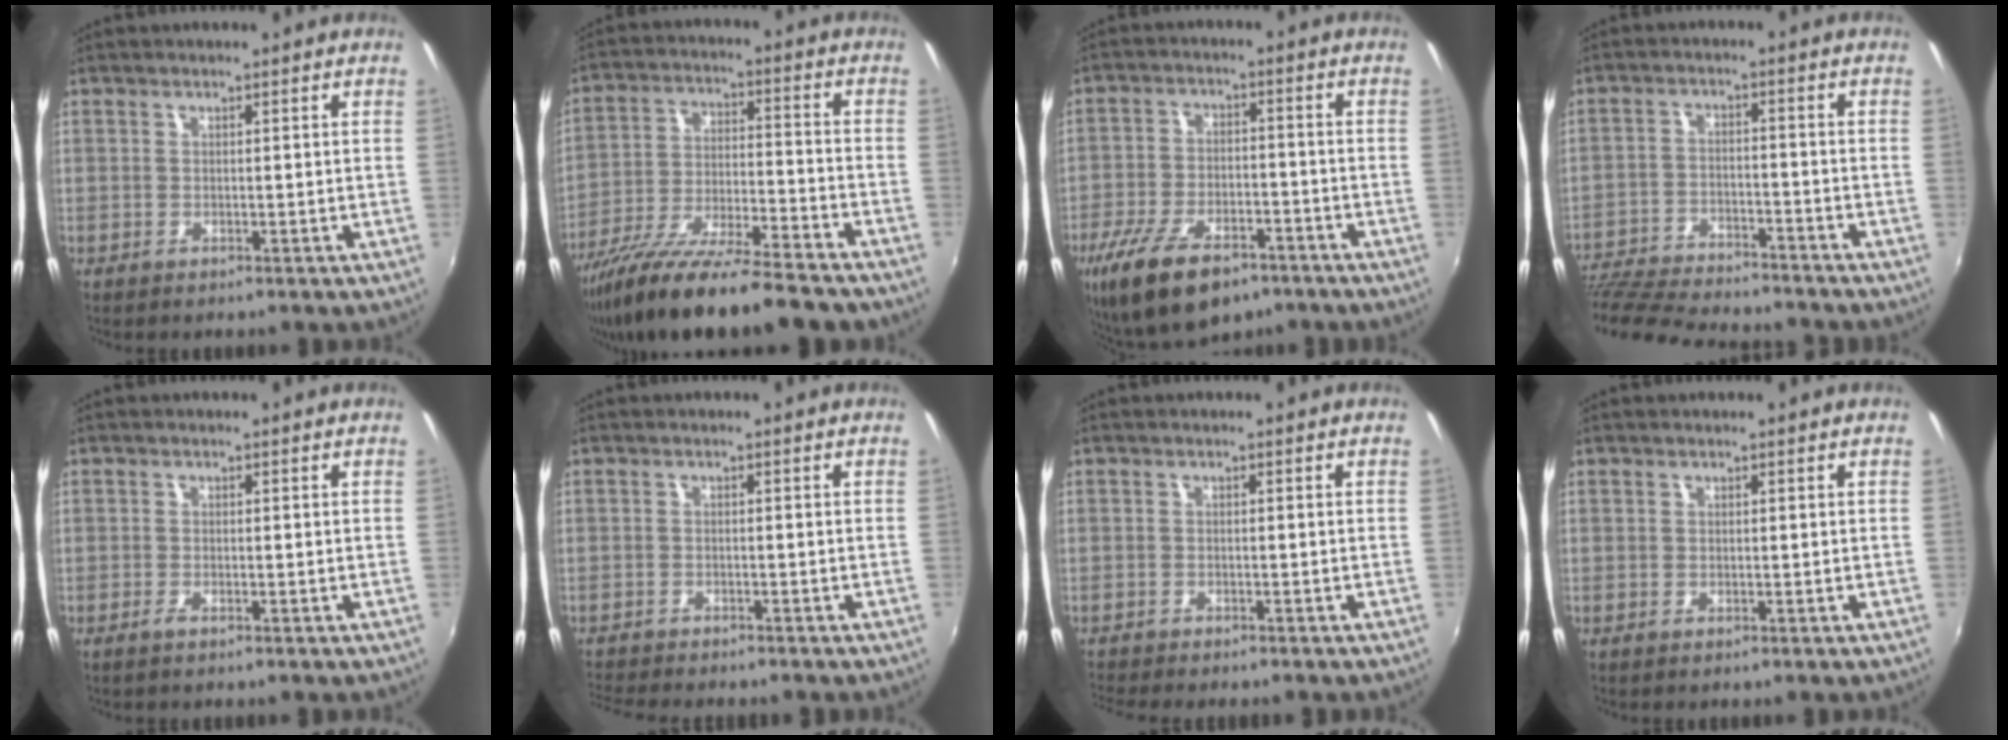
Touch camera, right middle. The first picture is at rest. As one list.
[{"total": 20.3, "force": [-16.4, 3.0, 11.5], "torque": [-0.212, -0.052, -0.268]}, {"total": 15.5, "force": [-10.2, 6.5, 9.6], "torque": [-0.205, -0.032, -0.176]}, {"total": 17.6, "force": [-15.9, 3.0, 6.9], "torque": [-0.155, -0.027, -0.256]}, {"total": 1.3, "force": [-0.9, 0.2, 0.9], "torque": [-0.020, -0.004, -0.018]}, {"total": 6.2, "force": [-5.9, 0.4, 1.9], "torque": [-0.057, -0.024, -0.101]}, {"total": 4.3, "force": [-4.0, 0.2, 1.3], "torque": [-0.040, -0.024, -0.073]}, {"total": 0.0}]